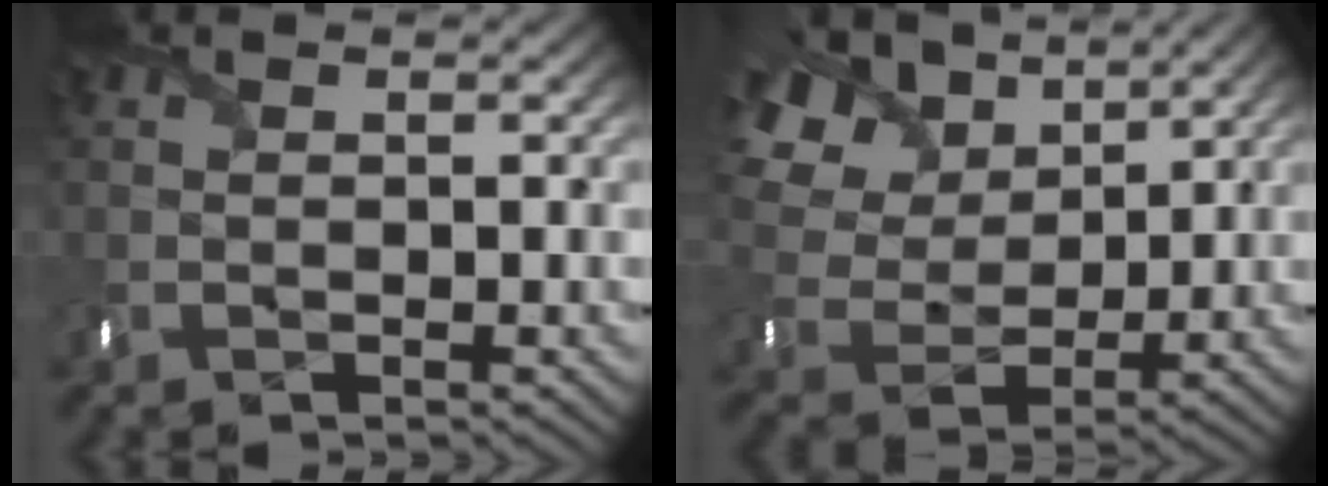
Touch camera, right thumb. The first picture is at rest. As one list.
[{"total": 15.1, "force": [7.3, 10.0, 8.6], "torque": [-0.254, 0.044, 0.129]}]